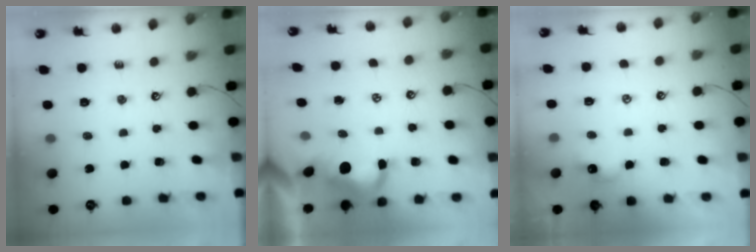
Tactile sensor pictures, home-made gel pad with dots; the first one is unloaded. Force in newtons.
{"total": 2.8, "press": 2.6, "slide": 0.9}
{"total": 2.0, "press": 1.9, "slide": 0.3}